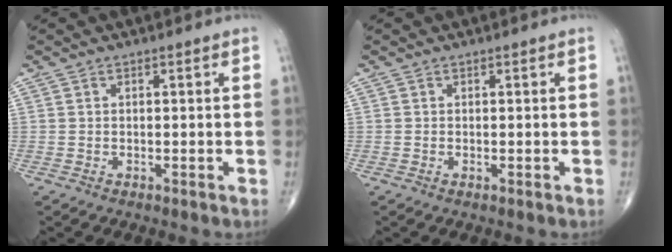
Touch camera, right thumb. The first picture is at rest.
{"total": 0.0}